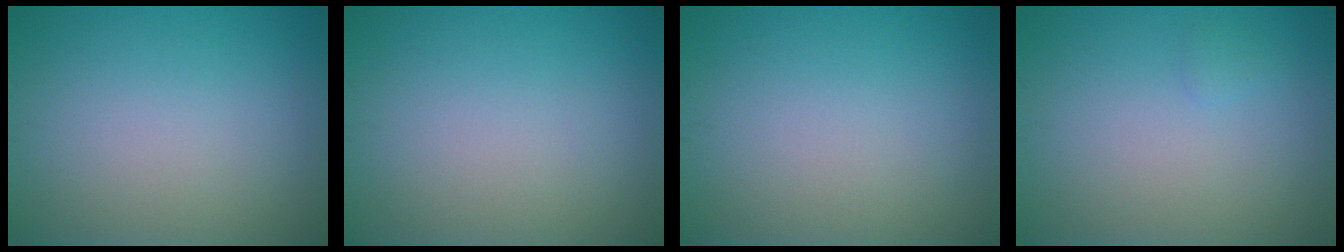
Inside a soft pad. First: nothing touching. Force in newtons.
{"total": 0.0}
{"total": 0.0}
{"total": 0.6, "press": 0.6, "slide": 0.1}